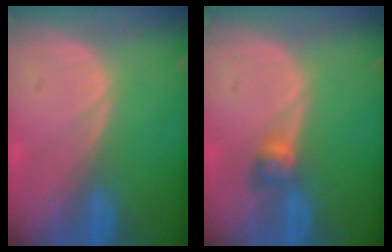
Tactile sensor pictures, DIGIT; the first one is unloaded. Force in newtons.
{"total": 2.7, "press": 2.4, "slide": 1.2}